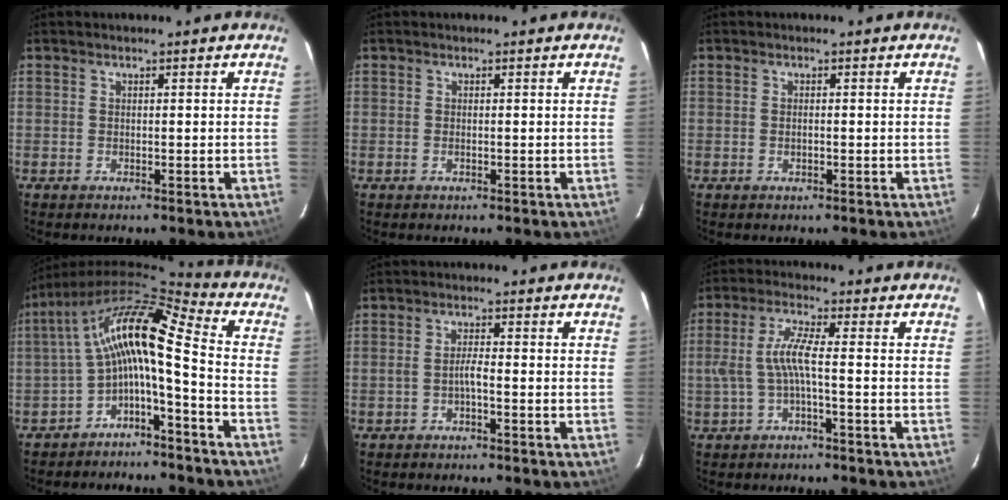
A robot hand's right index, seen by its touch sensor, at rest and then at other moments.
{"total": 0.7, "force": [-0.2, 0.1, 0.7], "torque": [-0.014, 0.001, -0.004]}
{"total": 0.6, "force": [-0.2, 0.4, 0.5], "torque": [-0.010, -0.001, -0.004]}
{"total": 12.4, "force": [-1.5, 2.7, 12.0], "torque": [-0.234, 0.026, -0.038]}
{"total": 2.0, "force": [-1.1, 0.0, 1.6], "torque": [-0.034, 0.004, -0.019]}
{"total": 5.6, "force": [-1.5, 0.3, 5.4], "torque": [-0.122, 0.006, -0.022]}